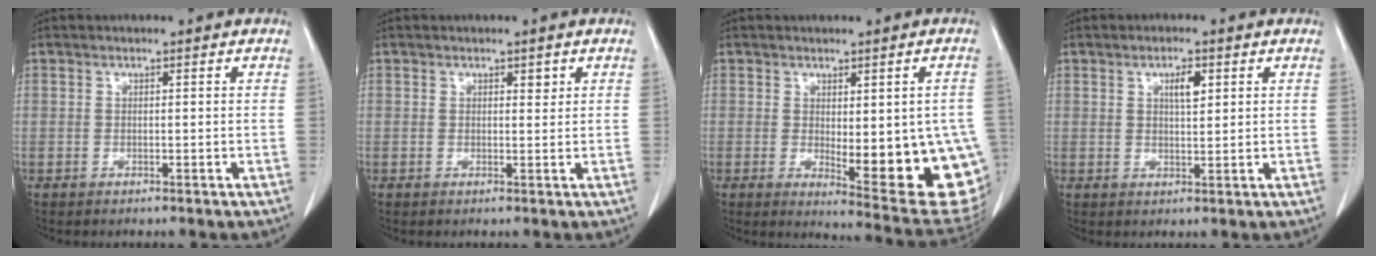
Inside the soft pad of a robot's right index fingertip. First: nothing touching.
{"total": 1.2, "force": [0.7, 0.5, 0.8], "torque": [-0.009, -0.004, 0.009]}
{"total": 16.1, "force": [-2.7, 4.1, 15.4], "torque": [-0.125, -0.011, -0.013]}
{"total": 3.1, "force": [1.3, 0.9, 2.7], "torque": [-0.046, -0.001, 0.022]}